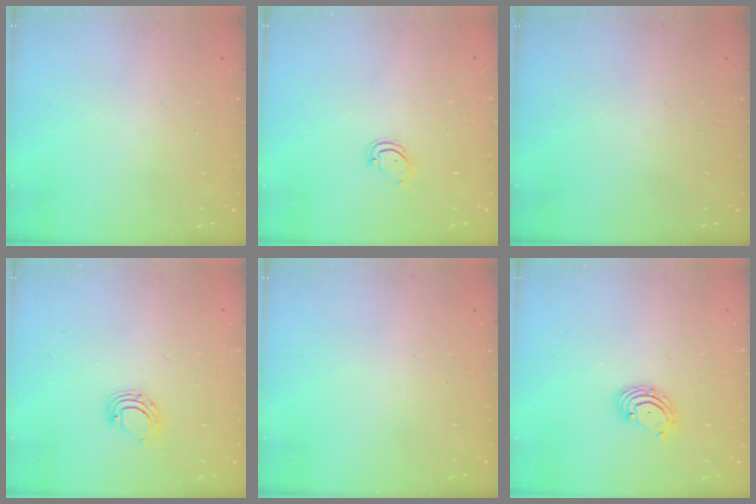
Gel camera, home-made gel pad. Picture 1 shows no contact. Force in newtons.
{"total": 3.9, "press": 3.9, "slide": 0.2}
{"total": 0.0}
{"total": 6.9, "press": 6.8, "slide": 0.9}
{"total": 0.0}
{"total": 3.4, "press": 3.3, "slide": 0.5}